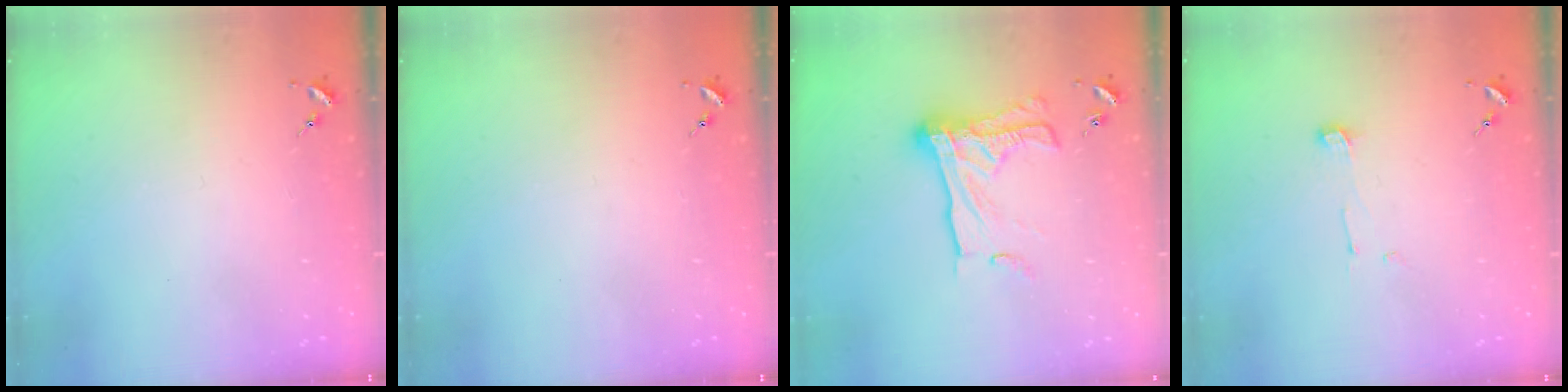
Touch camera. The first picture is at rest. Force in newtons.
{"total": 0.0}
{"total": 17.7, "press": 17.6, "slide": 1.5}
{"total": 4.0, "press": 3.9, "slide": 0.5}